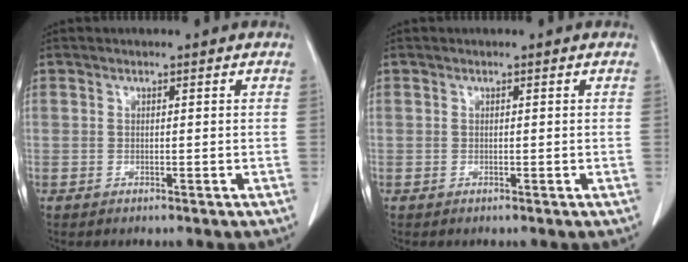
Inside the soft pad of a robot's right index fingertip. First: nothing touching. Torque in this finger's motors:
{"motor_torque": [-0.01, 0.00, 0.00, 0.00]}